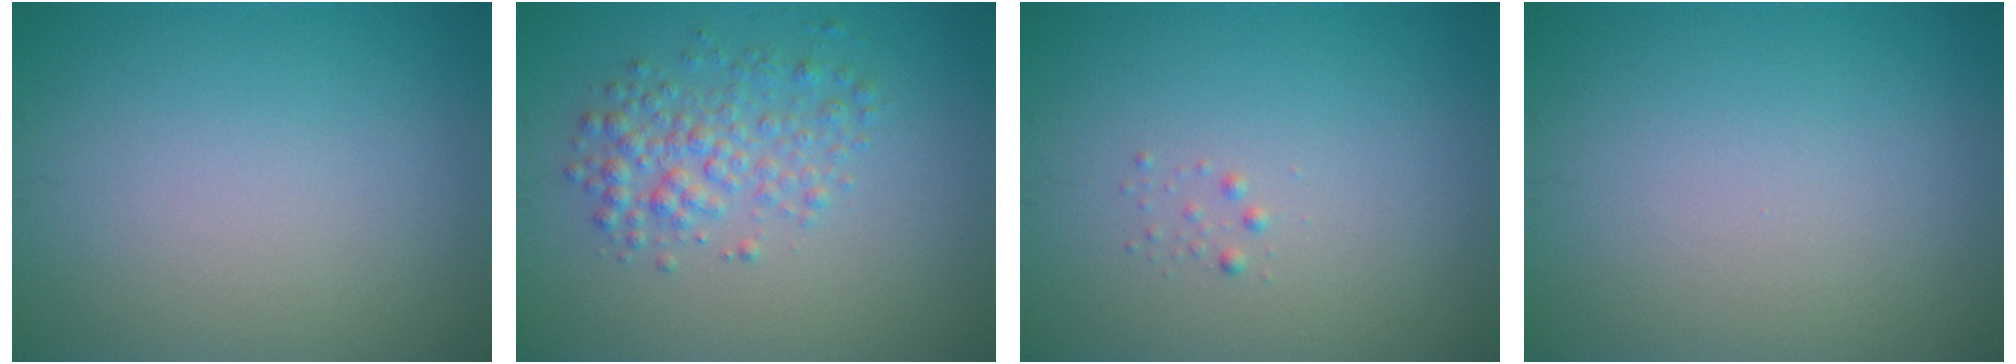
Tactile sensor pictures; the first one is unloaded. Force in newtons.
{"total": 3.3, "press": 3.3, "slide": 0.1}
{"total": 0.6, "press": 0.6, "slide": 0.0}
{"total": 0.0}